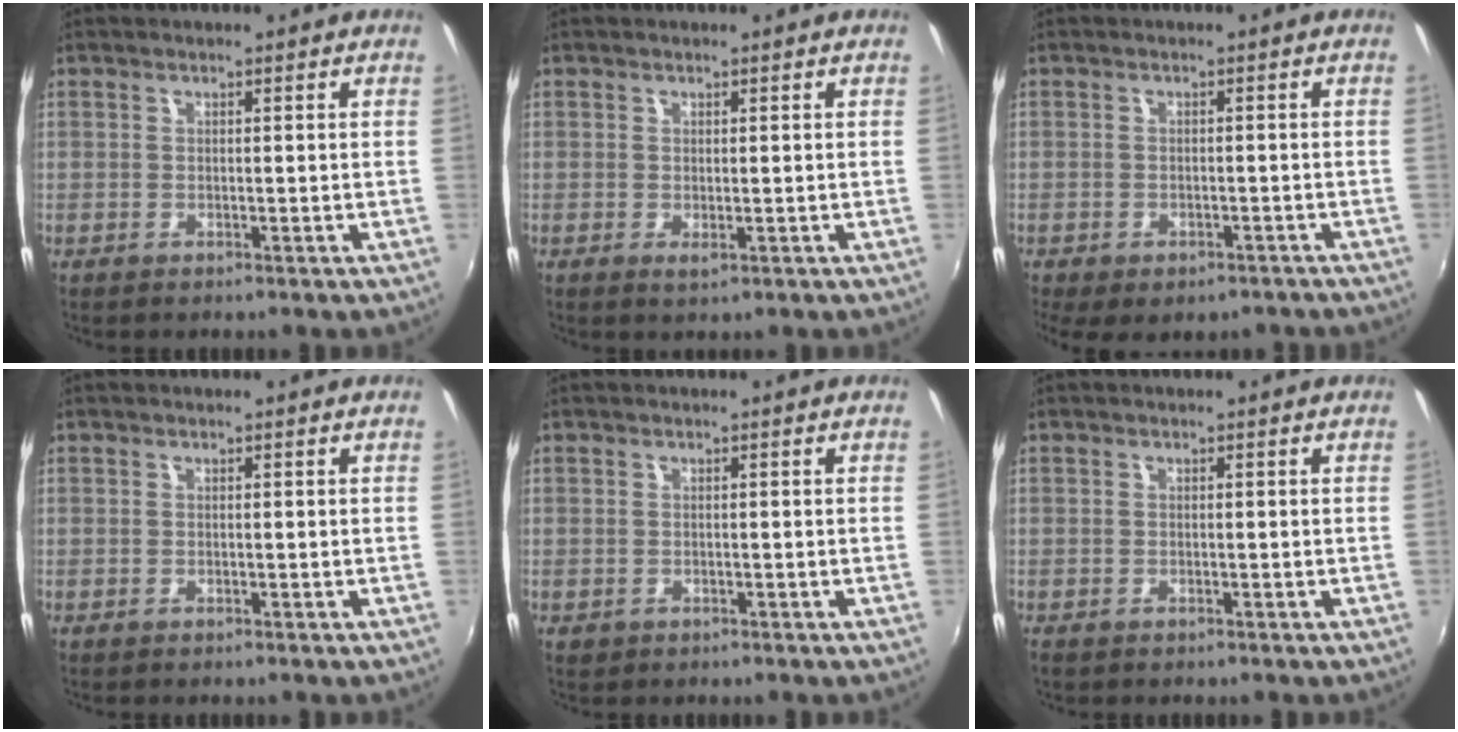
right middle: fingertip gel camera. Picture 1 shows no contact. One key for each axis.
{"total": 1.0, "fx": 0.1, "fy": 0.2, "fz": 1.0, "tx": -0.017, "ty": -0.002, "tz": 0.002}
{"total": 8.1, "fx": -5.5, "fy": 4.2, "fz": 4.2, "tx": -0.092, "ty": -0.023, "tz": -0.068}
{"total": 0.0}
{"total": 0.8, "fx": -0.3, "fy": 0.7, "fz": 0.3, "tx": -0.005, "ty": -0.001, "tz": -0.004}
{"total": 0.0}